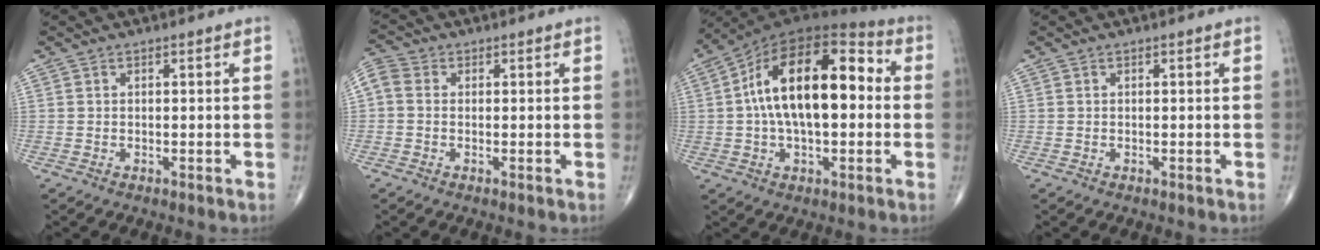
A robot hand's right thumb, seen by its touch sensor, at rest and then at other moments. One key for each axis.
{"total": 3.6, "fx": 0.1, "fy": 2.8, "fz": 2.2, "tx": -0.049, "ty": 0.011, "tz": -0.009}
{"total": 20.4, "fx": 1.5, "fy": 10.3, "fz": 17.5, "tx": -0.282, "ty": 0.040, "tz": 0.012}
{"total": 0.0}